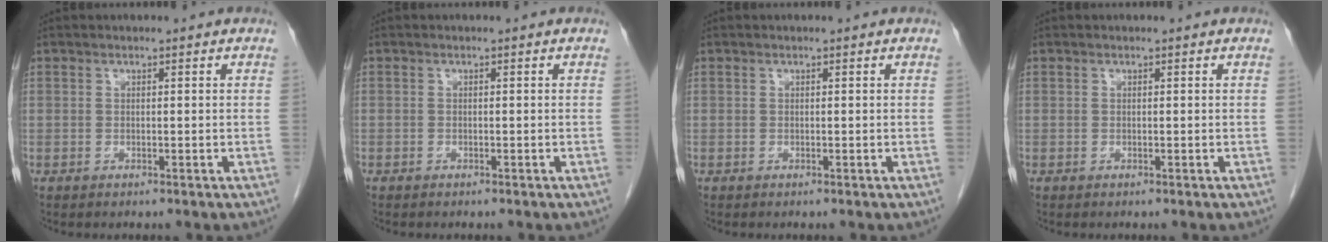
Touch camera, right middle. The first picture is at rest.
{"total": 0.0}
{"total": 0.0}
{"total": 0.0}